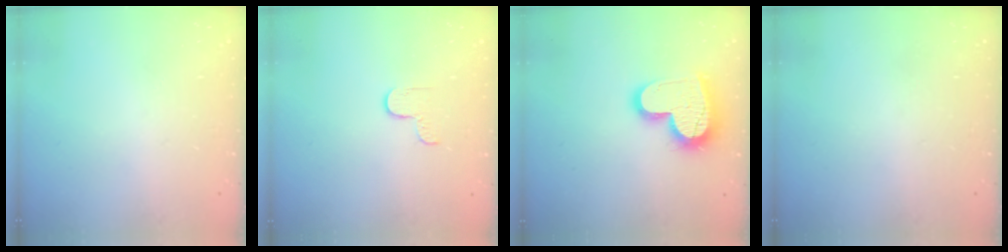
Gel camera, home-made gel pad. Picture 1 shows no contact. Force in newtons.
{"total": 3.0, "press": 3.0, "slide": 0.4}
{"total": 16.6, "press": 16.5, "slide": 1.6}
{"total": 0.0}